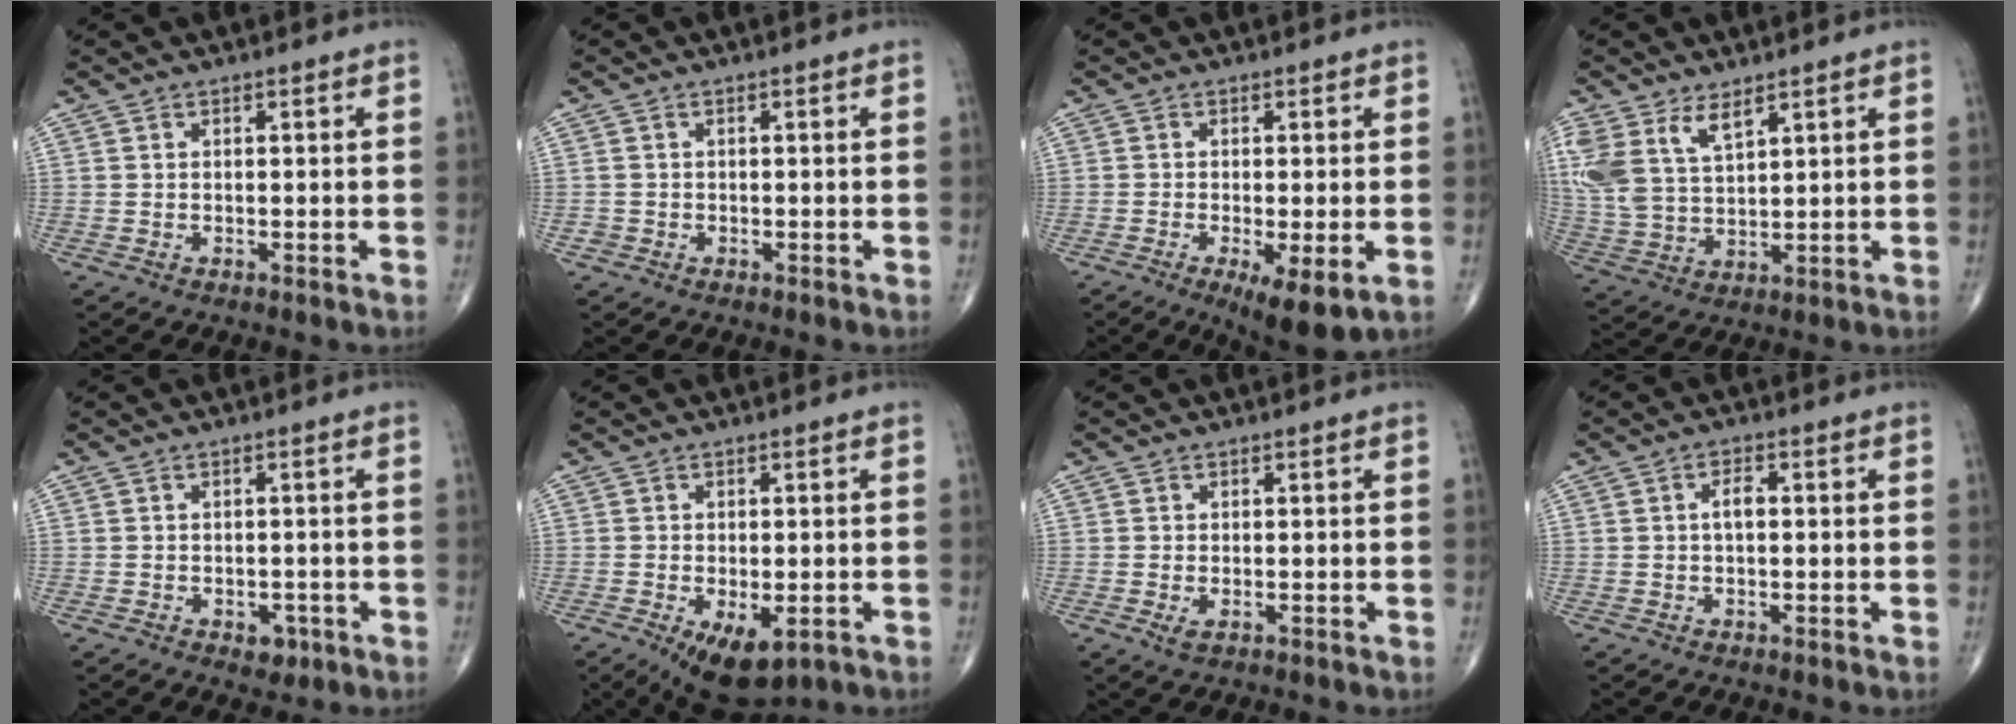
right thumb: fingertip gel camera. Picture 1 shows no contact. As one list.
[{"total": 0.9, "force": [-0.3, 0.8, 0.0], "torque": [-0.001, 0.003, -0.009]}, {"total": 7.8, "force": [-2.8, 2.1, 7.0], "torque": [-0.109, -0.018, -0.041]}, {"total": 11.3, "force": [5.9, 5.9, 7.6], "torque": [-0.164, -0.015, 0.129]}, {"total": 2.6, "force": [-1.2, 1.8, 1.4], "torque": [-0.005, 0.003, -0.012]}, {"total": 8.7, "force": [-3.9, 4.2, 6.5], "torque": [-0.098, -0.008, -0.053]}, {"total": 1.4, "force": [-0.5, 0.7, 1.2], "torque": [-0.024, -0.005, -0.007]}, {"total": 2.4, "force": [0.1, 1.2, 2.1], "torque": [-0.037, 0.007, -0.002]}]